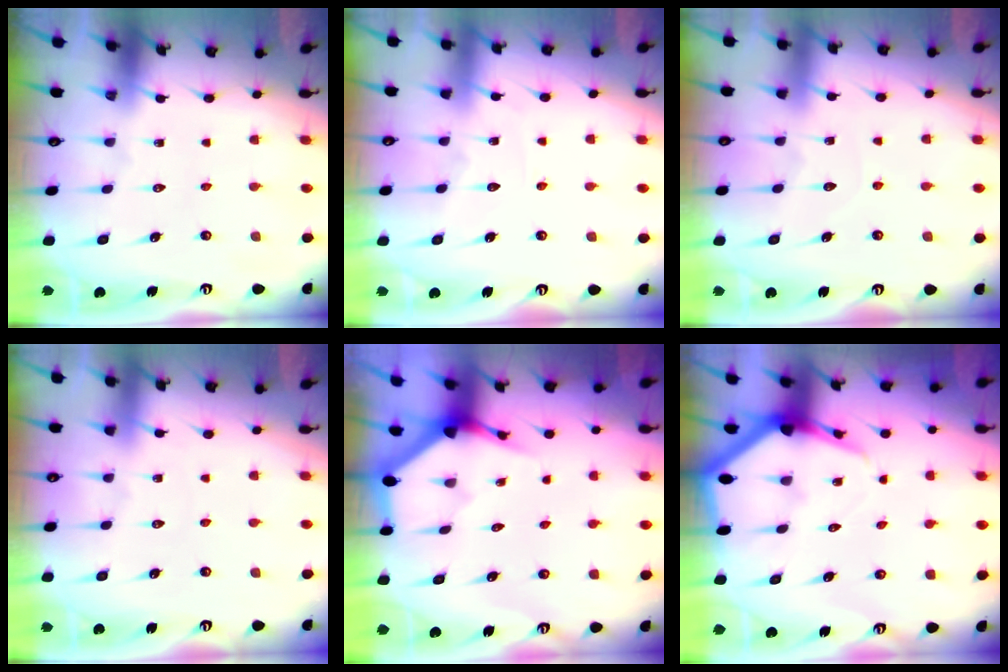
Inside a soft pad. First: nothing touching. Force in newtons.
{"total": 5.7, "press": 5.7, "slide": 0.6}
{"total": 4.5, "press": 4.5, "slide": 0.4}
{"total": 1.1, "press": 1.1, "slide": 0.2}
{"total": 3.5, "press": 3.5, "slide": 0.2}
{"total": 5.0, "press": 5.0, "slide": 0.6}